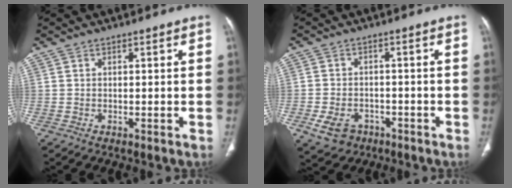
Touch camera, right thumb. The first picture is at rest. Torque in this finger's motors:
{"motor_torque": [-0.26, 0.58, 0.41, 0.32, 0.16]}